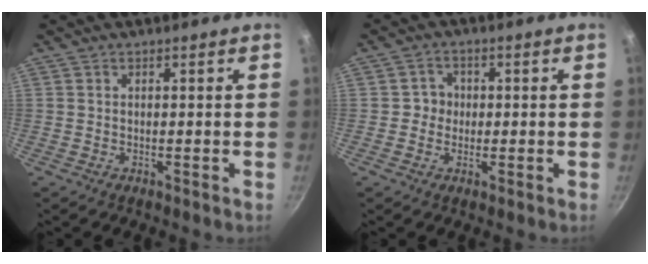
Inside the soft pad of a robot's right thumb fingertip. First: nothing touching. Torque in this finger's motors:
{"motor_torque": [0.50, 0.24, 0.43, -0.08, -0.02]}